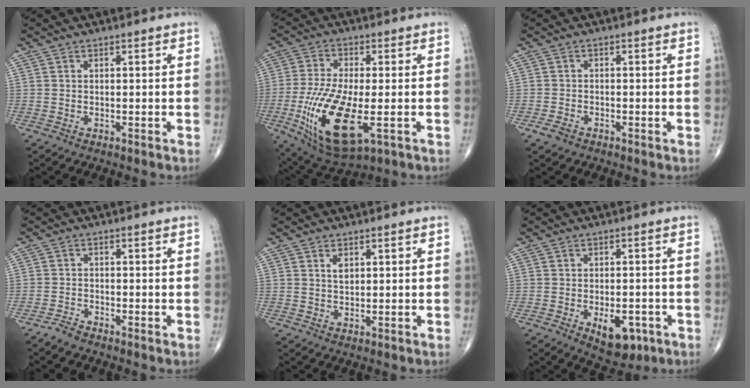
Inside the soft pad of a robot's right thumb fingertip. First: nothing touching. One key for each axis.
{"total": 16.6, "fx": -4.3, "fy": 6.2, "fz": 14.8, "tx": -0.305, "ty": -0.015, "tz": -0.063}
{"total": 2.1, "fx": -1.3, "fy": 1.2, "fz": 1.0, "tx": -0.021, "ty": 0.001, "tz": -0.025}
{"total": 1.9, "fx": -1.7, "fy": 0.3, "fz": 0.7, "tx": -0.016, "ty": -0.003, "tz": -0.039}
{"total": 2.1, "fx": 0.9, "fy": 1.2, "fz": 1.4, "tx": -0.021, "ty": -0.005, "tz": 0.019}
{"total": 7.2, "fx": -2.8, "fy": 4.0, "fz": 5.3, "tx": -0.057, "ty": 0.009, "tz": -0.028}